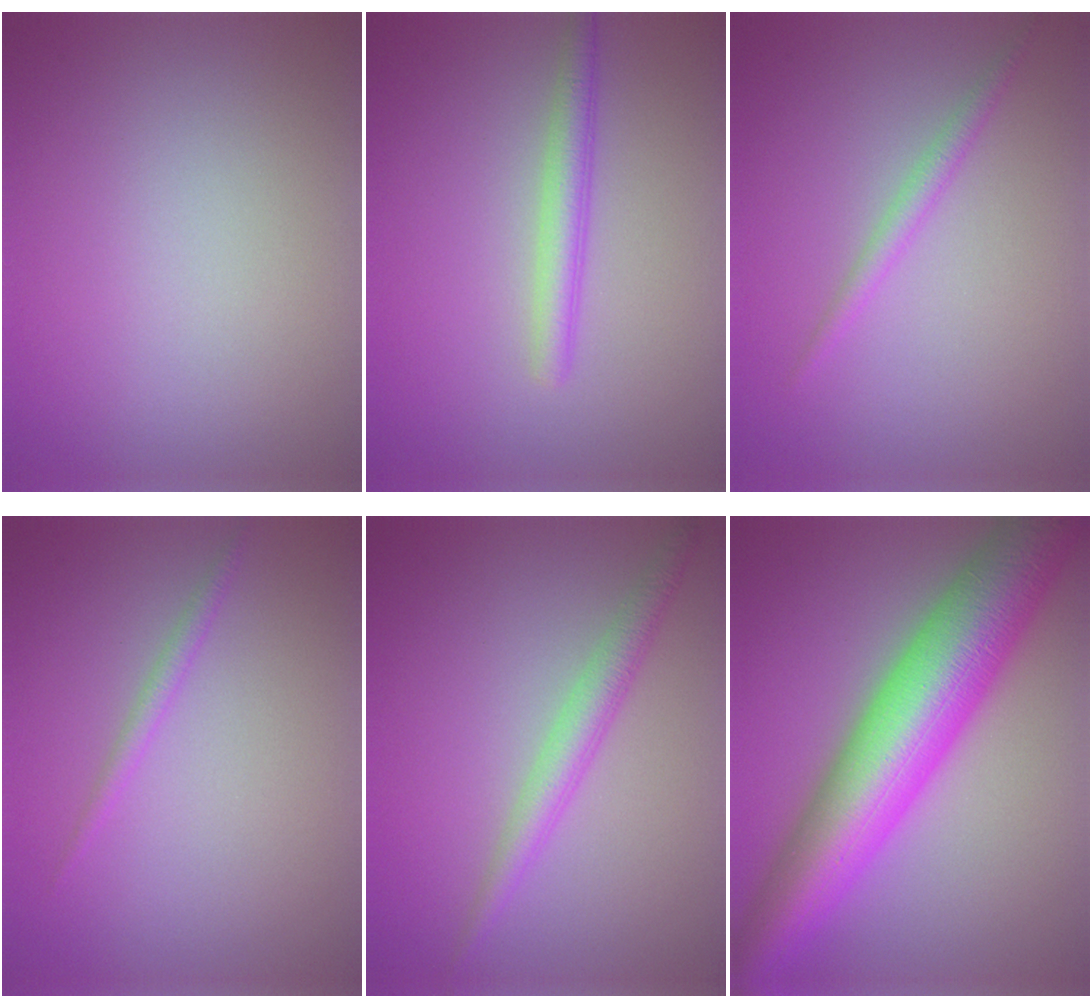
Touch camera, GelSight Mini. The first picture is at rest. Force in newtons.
{"total": 2.4, "press": 2.4, "slide": 0.1}
{"total": 1.5, "press": 1.5, "slide": 0.1}
{"total": 1.1, "press": 1.1, "slide": 0.1}
{"total": 2.6, "press": 2.6, "slide": 0.0}
{"total": 12.8, "press": 12.8, "slide": 0.2}